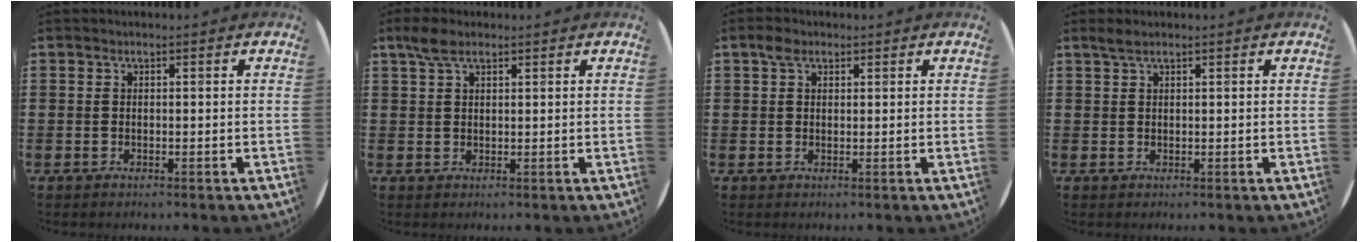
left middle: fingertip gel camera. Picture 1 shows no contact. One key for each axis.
{"total": 2.8, "fx": 1.9, "fy": 1.2, "fz": 1.7, "tx": -0.030, "ty": 0.002, "tz": 0.034}
{"total": 2.1, "fx": 1.4, "fy": 1.2, "fz": 1.0, "tx": -0.015, "ty": 0.003, "tz": 0.024}
{"total": 1.1, "fx": 0.9, "fy": 0.1, "fz": 0.6, "tx": -0.013, "ty": 0.003, "tz": 0.017}